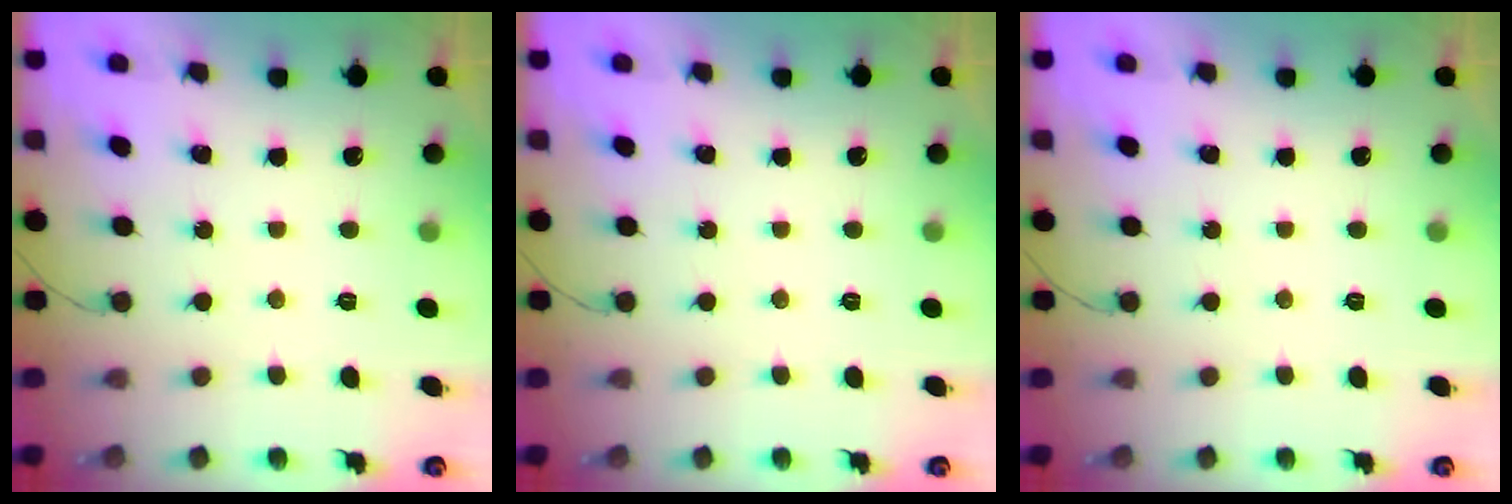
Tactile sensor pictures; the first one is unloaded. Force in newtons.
{"total": 0.0}
{"total": 0.0}